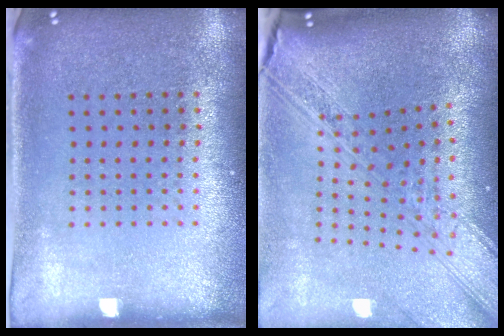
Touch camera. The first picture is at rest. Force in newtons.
{"total": 3.8, "press": 2.7, "slide": 2.7}